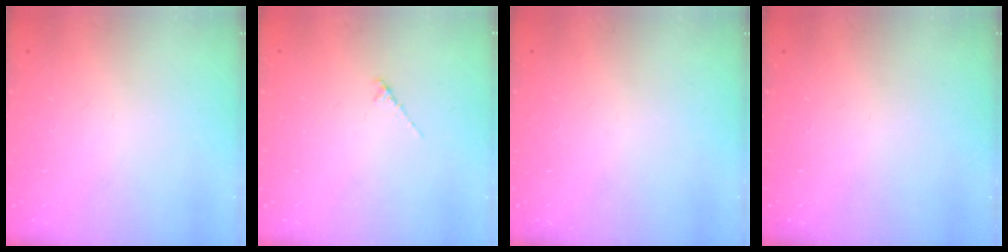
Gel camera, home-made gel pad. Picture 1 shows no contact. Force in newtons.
{"total": 1.2, "press": 1.1, "slide": 0.4}
{"total": 0.0}
{"total": 0.0}